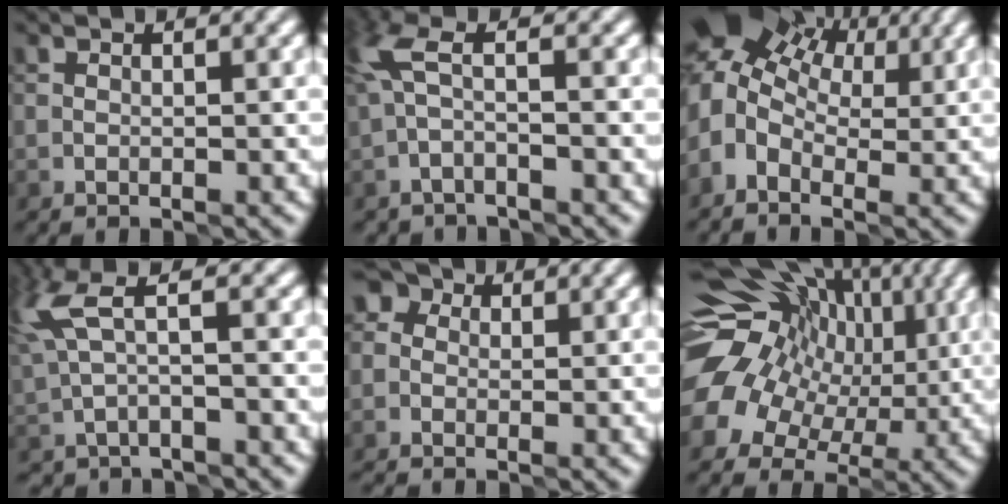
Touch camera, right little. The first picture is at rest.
{"total": 2.9, "force": [-0.8, 1.2, 2.5], "torque": [-0.067, 0.006, -0.022]}
{"total": 9.5, "force": [2.7, 6.6, 6.3], "torque": [-0.126, 0.024, 0.043]}
{"total": 3.3, "force": [1.1, 1.1, 2.9], "torque": [-0.073, 0.003, 0.024]}
{"total": 3.5, "force": [0.1, 3.1, 1.5], "torque": [-0.026, 0.022, -0.027]}
{"total": 14.8, "force": [1.9, 11.9, 8.6], "torque": [-0.152, 0.013, 0.022]}